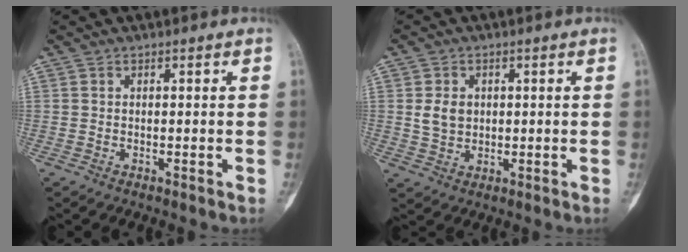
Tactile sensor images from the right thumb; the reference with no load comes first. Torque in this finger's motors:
{"motor_torque": [0.54, 0.51, -0.34, -0.76, -0.01]}